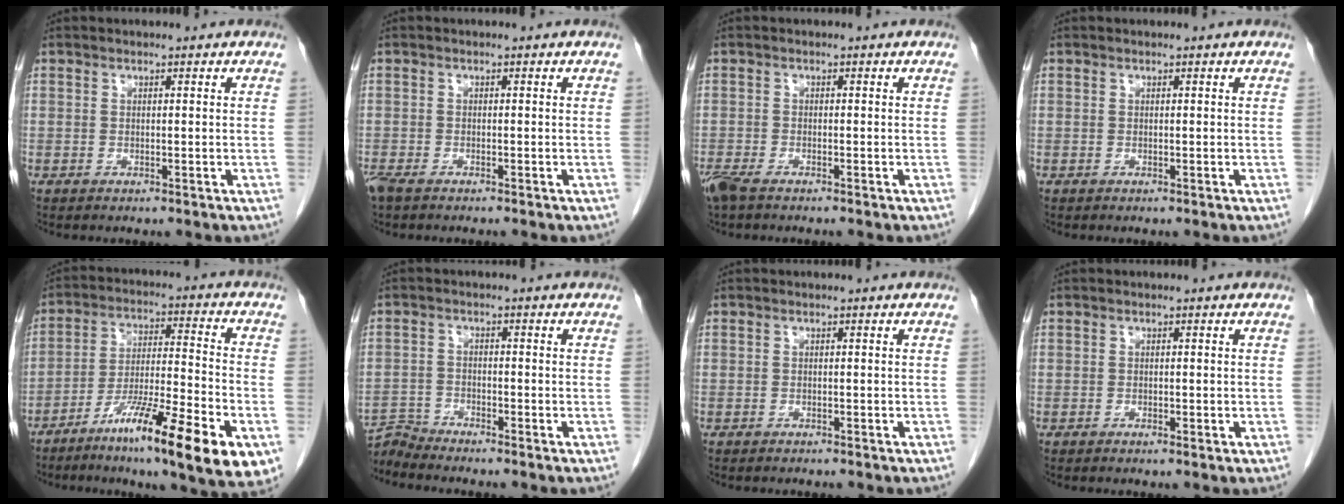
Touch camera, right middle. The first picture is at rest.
{"total": 2.7, "force": [-2.2, 0.7, 1.5], "torque": [-0.031, -0.008, -0.039]}
{"total": 3.7, "force": [-2.8, 0.9, 2.1], "torque": [-0.047, -0.011, -0.052]}
{"total": 0.0}
{"total": 18.8, "force": [-9.9, 1.4, 15.9], "torque": [-0.227, -0.025, -0.159]}
{"total": 3.7, "force": [-3.4, -1.1, -0.9], "torque": [0.017, -0.012, -0.065]}
{"total": 0.7, "force": [-0.7, 0.1, 0.1], "torque": [-0.003, 0.000, -0.010]}
{"total": 0.6, "force": [-0.3, 0.2, 0.5], "torque": [-0.010, 0.000, -0.004]}